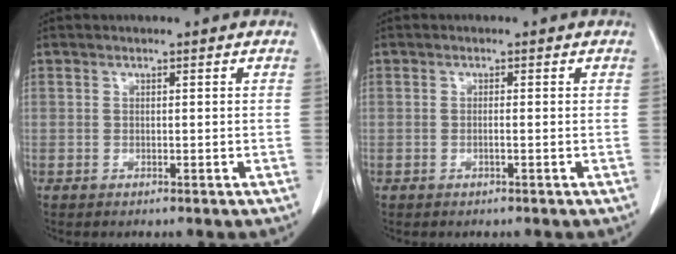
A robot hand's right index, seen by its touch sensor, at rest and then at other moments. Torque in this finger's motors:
{"motor_torque": [-0.22, 0.12, -0.08, -0.01]}